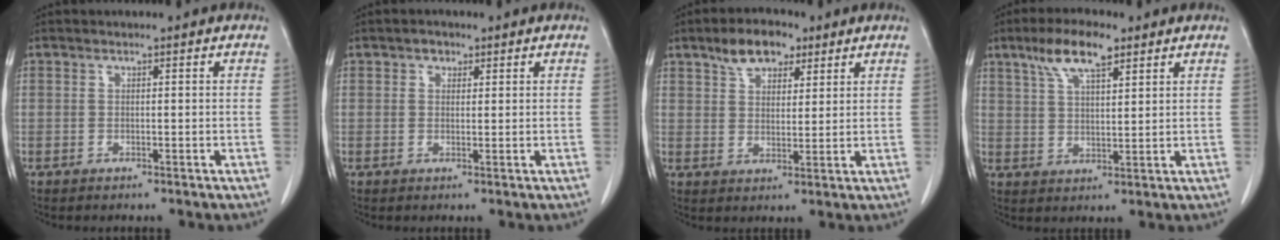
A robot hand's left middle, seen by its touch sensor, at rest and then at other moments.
{"total": 1.5, "force": [0.9, 1.1, 0.5], "torque": [-0.008, 0.001, 0.012]}
{"total": 6.9, "force": [4.5, 3.5, 3.9], "torque": [-0.067, 0.016, 0.079]}
{"total": 7.9, "force": [5.0, 2.2, 5.7], "torque": [-0.116, 0.013, 0.094]}